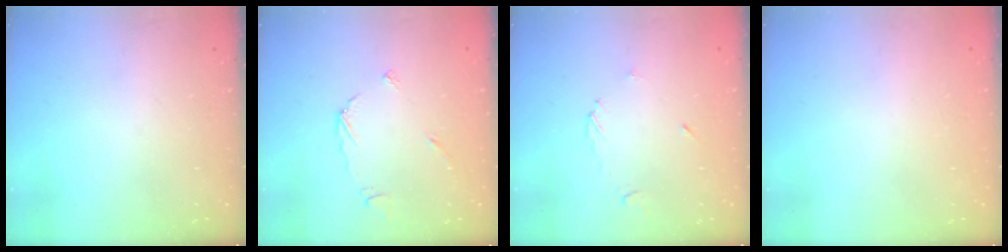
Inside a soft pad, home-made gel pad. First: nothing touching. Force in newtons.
{"total": 3.8, "press": 3.8, "slide": 0.5}
{"total": 4.4, "press": 4.3, "slide": 0.5}
{"total": 2.0, "press": 2.0, "slide": 0.1}